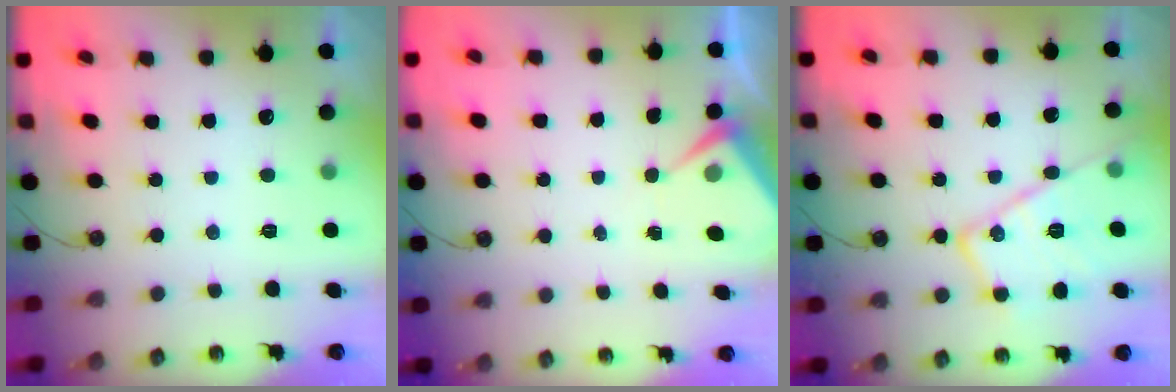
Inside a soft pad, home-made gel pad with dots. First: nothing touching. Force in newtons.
{"total": 4.1, "press": 4.0, "slide": 0.5}
{"total": 17.4, "press": 17.4, "slide": 0.9}